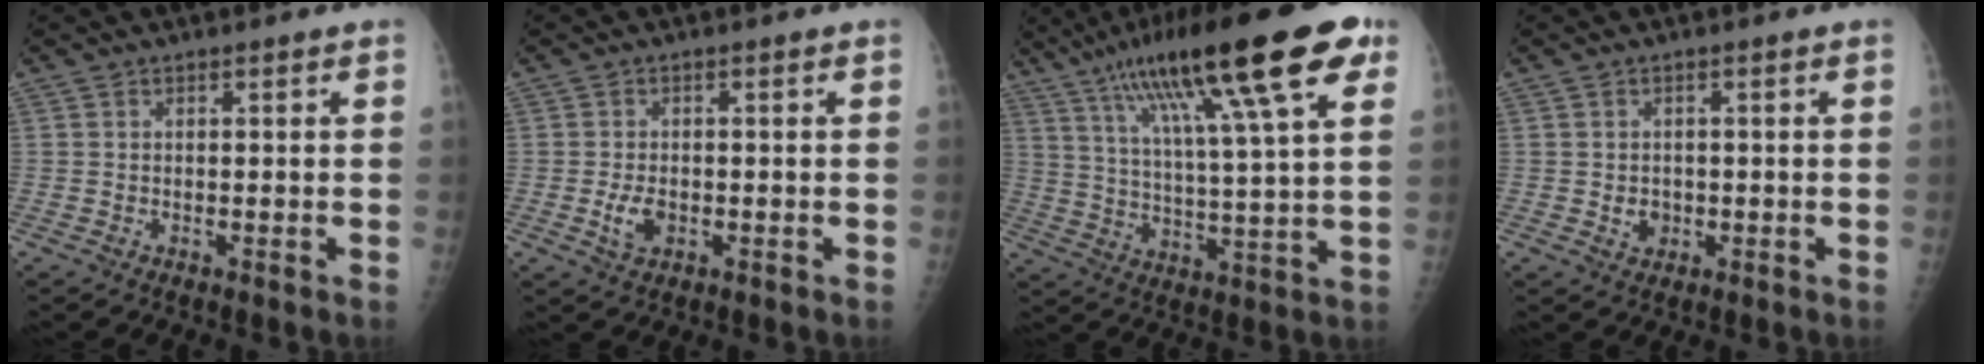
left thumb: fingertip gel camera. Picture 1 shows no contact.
{"total": 3.8, "force": [-1.0, 2.3, 2.8], "torque": [-0.051, 0.000, -0.015]}
{"total": 24.8, "force": [13.3, 4.4, 20.5], "torque": [-0.331, -0.007, 0.215]}
{"total": 2.7, "force": [-0.5, 2.3, 1.3], "torque": [-0.008, 0.003, -0.002]}